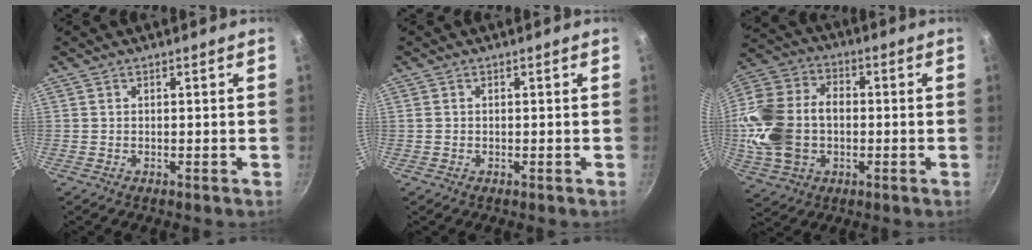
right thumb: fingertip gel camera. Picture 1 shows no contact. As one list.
[{"total": 0.7, "force": [0.0, 0.6, 0.3], "torque": [-0.005, 0.002, 0.000]}, {"total": 19.1, "force": [-1.5, 13.9, 13.1], "torque": [-0.258, 0.031, -0.026]}]